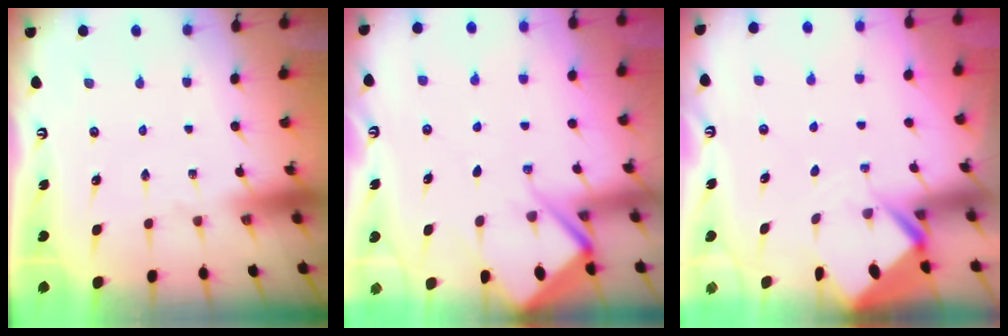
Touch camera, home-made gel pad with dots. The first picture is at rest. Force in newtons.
{"total": 5.5, "press": 5.5, "slide": 0.6}
{"total": 3.9, "press": 3.9, "slide": 0.4}